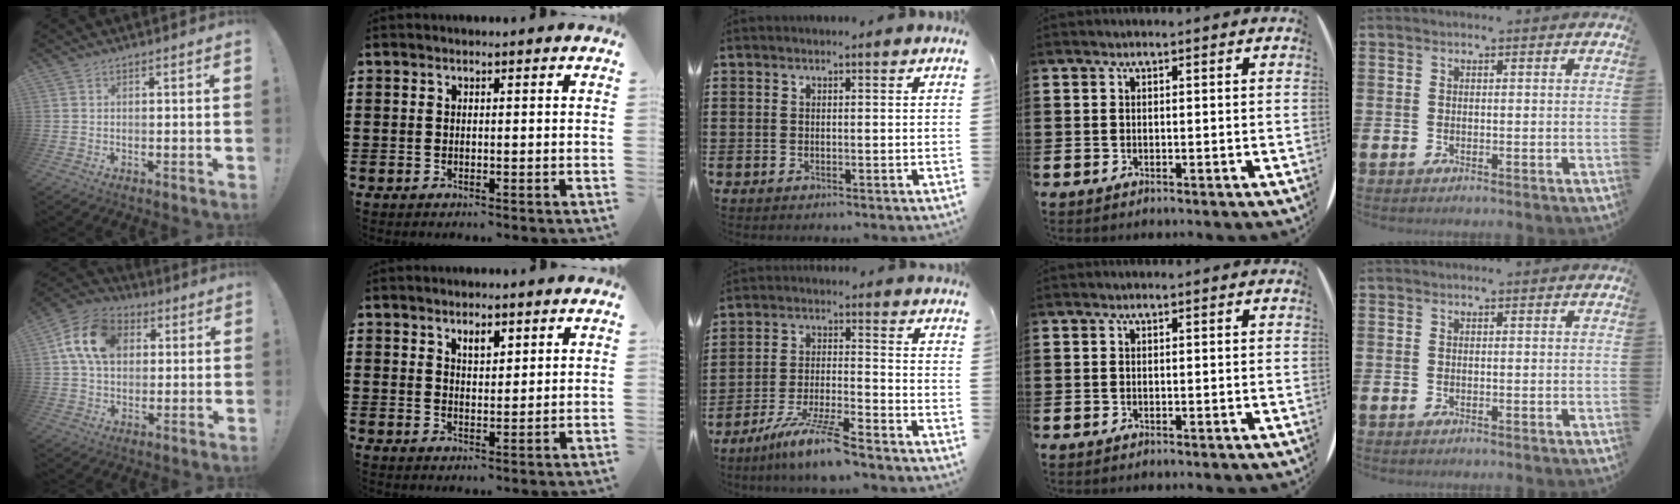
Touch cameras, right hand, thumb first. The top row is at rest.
{"thumb": {"total": 14.9, "force": [4.2, 11.0, 9.1], "torque": [-0.156, 0.008, 0.085]}, "index": {"total": 2.5, "force": [1.8, 1.1, 1.4], "torque": [-0.024, 0.000, 0.031]}, "middle": {"total": 7.9, "force": [-6.5, 0.0, 4.4], "torque": [-0.094, -0.012, -0.124]}}